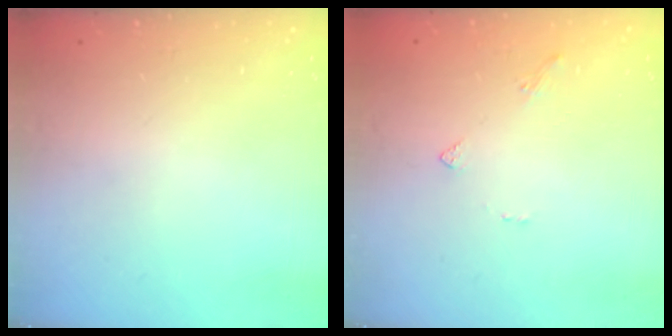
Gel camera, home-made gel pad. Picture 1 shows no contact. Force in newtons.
{"total": 1.6, "press": 1.5, "slide": 0.5}